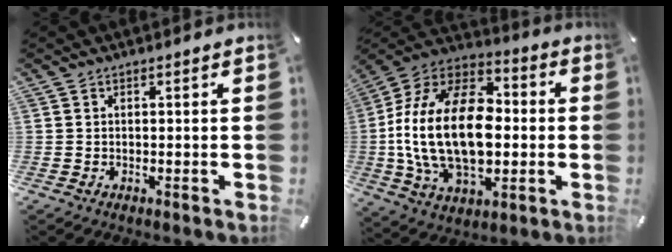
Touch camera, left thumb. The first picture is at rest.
{"total": 26.5, "force": [-1.7, 16.5, 20.7], "torque": [-0.435, 0.006, -0.028]}